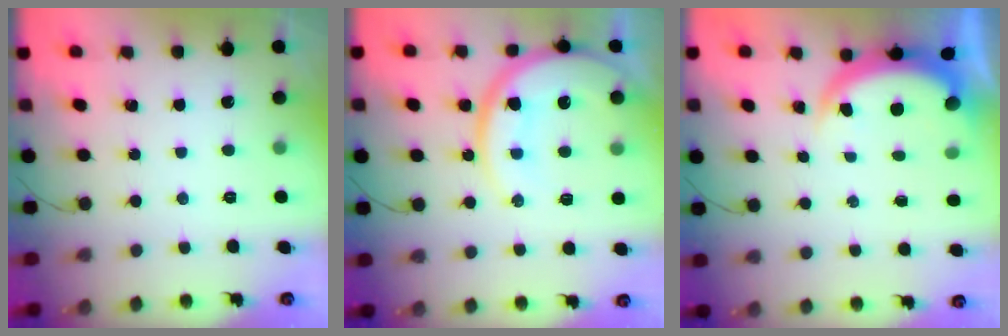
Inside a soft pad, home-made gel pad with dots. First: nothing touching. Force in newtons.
{"total": 15.4, "press": 15.3, "slide": 1.7}
{"total": 4.5, "press": 4.5, "slide": 0.3}